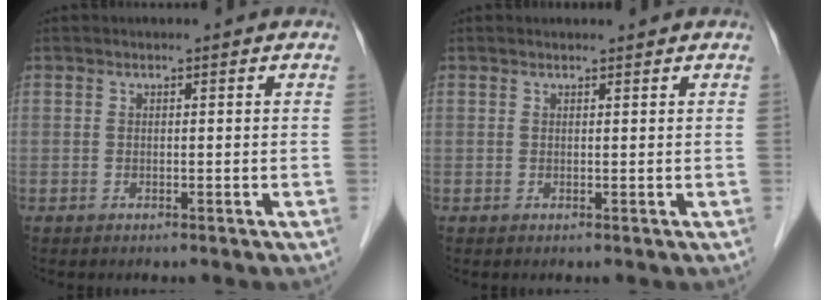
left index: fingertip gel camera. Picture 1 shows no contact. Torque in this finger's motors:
{"motor_torque": [0.33, -0.20, -0.03, -0.02]}